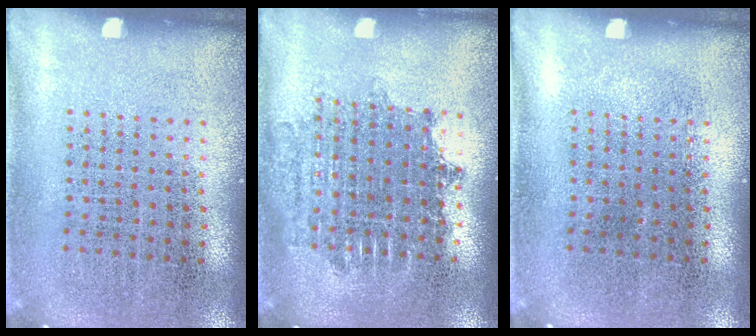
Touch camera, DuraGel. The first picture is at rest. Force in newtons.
{"total": 1.8, "press": 1.5, "slide": 1.0}
{"total": 0.0}